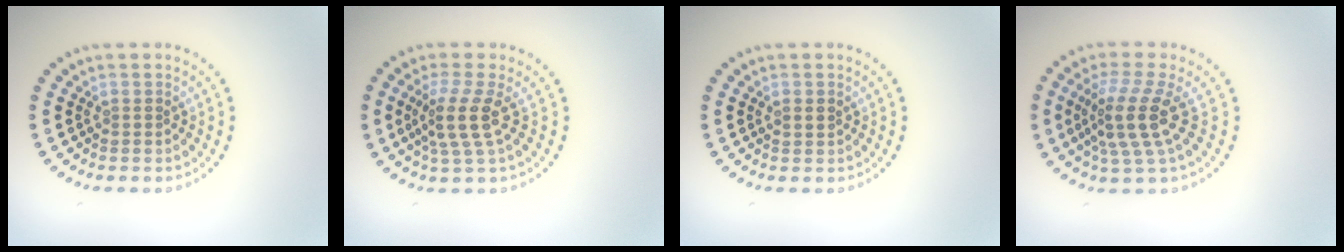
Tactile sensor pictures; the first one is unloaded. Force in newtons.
{"total": 3.5, "press": 2.7, "slide": 2.3}
{"total": 1.4, "press": 1.4, "slide": 0.1}
{"total": 4.4, "press": 3.3, "slide": 2.9}